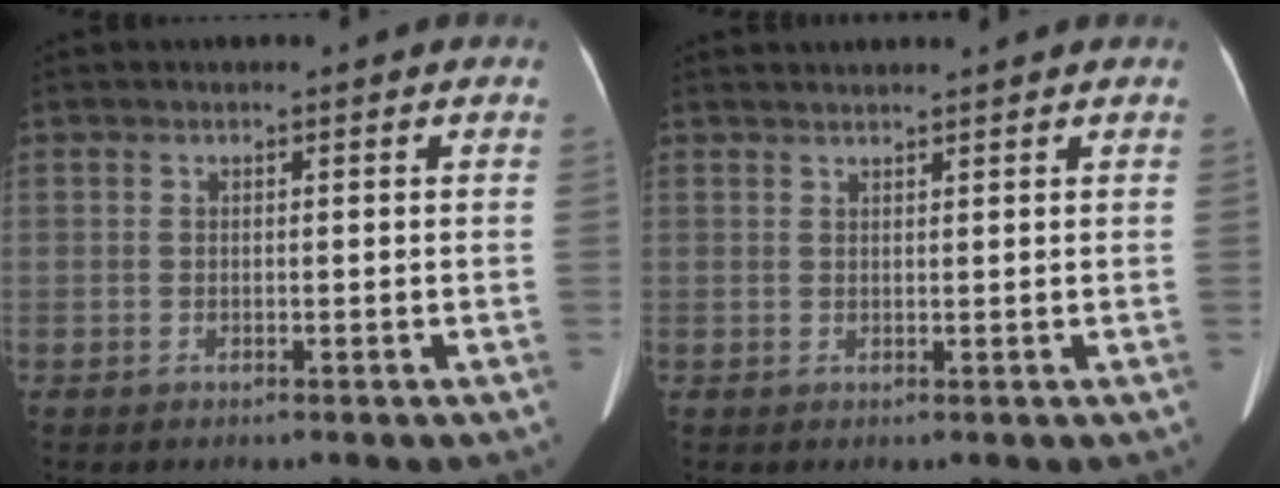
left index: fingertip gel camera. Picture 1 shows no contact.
{"total": 1.7, "force": [1.6, -0.1, 0.4], "torque": [-0.005, 0.022, 0.026]}